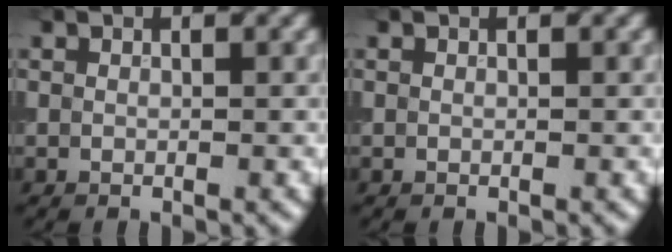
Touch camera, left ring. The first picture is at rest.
{"total": 0.0}